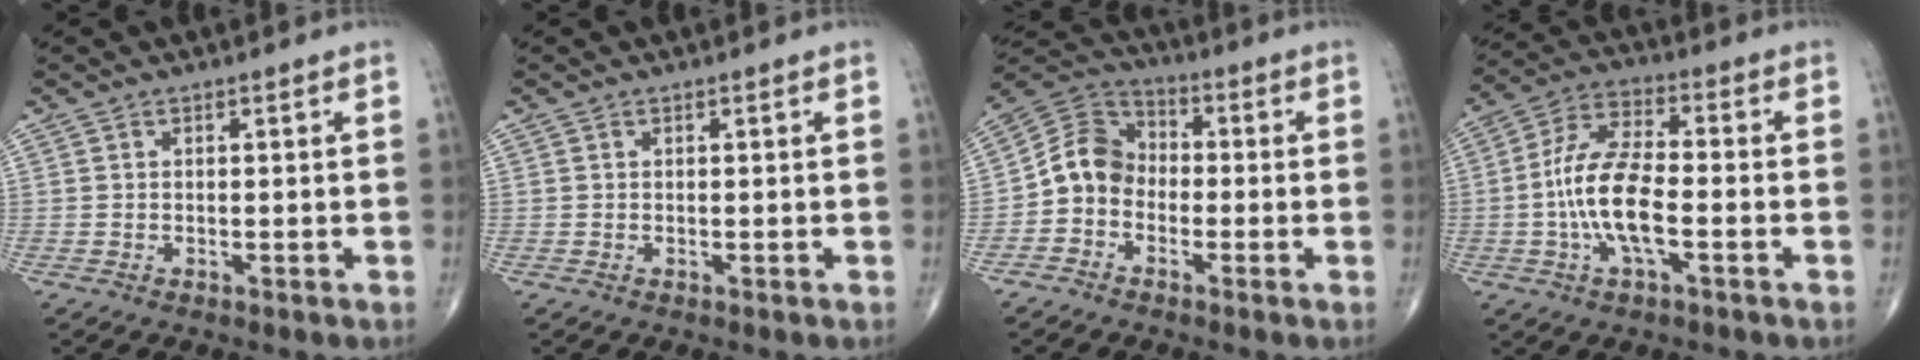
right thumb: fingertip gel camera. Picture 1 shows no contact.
{"total": 0.0}
{"total": 8.4, "force": [-2.1, 7.0, 4.3], "torque": [-0.063, 0.042, -0.058]}
{"total": 12.3, "force": [-2.6, 4.7, 11.1], "torque": [-0.227, 0.029, -0.052]}